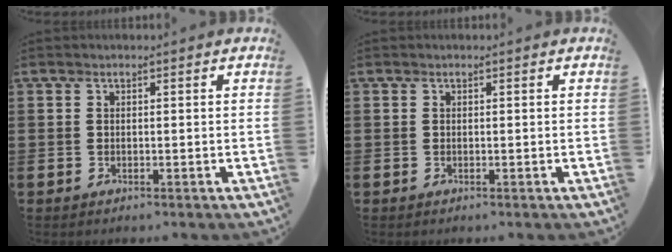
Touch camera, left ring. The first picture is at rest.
{"total": 0.0}